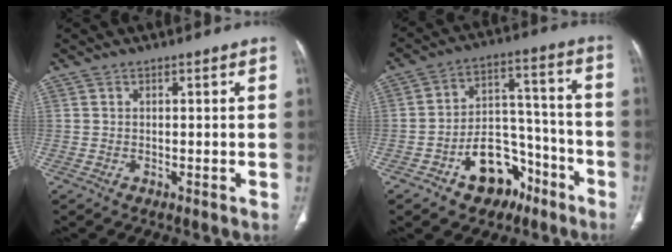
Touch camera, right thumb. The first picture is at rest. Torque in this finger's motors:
{"motor_torque": [4.06, 0.95, 0.99, -0.94, 0.03]}